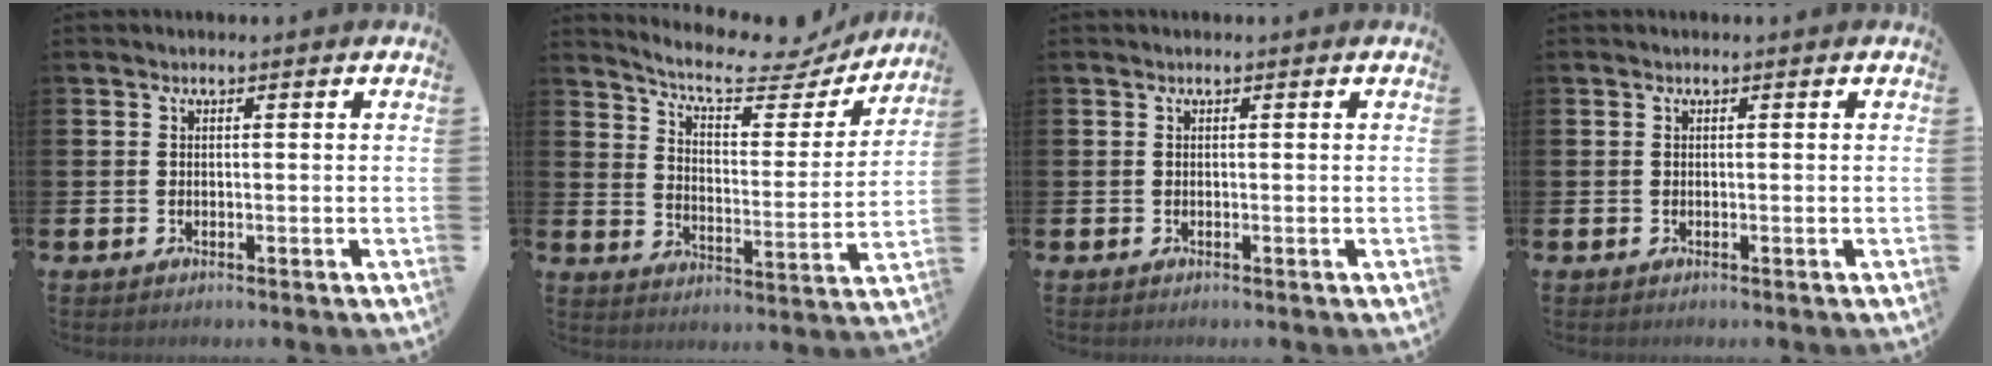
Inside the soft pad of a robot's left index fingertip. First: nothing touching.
{"total": 8.7, "force": [7.8, 2.3, 3.1], "torque": [-0.077, -0.056, 0.130]}
{"total": 0.0}
{"total": 0.0}